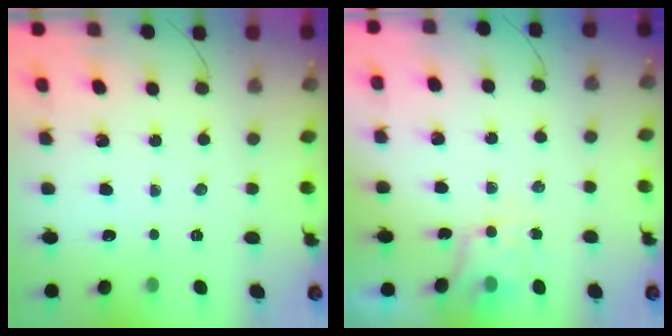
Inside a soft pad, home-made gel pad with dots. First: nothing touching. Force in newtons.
{"total": 4.9, "press": 4.9, "slide": 0.6}